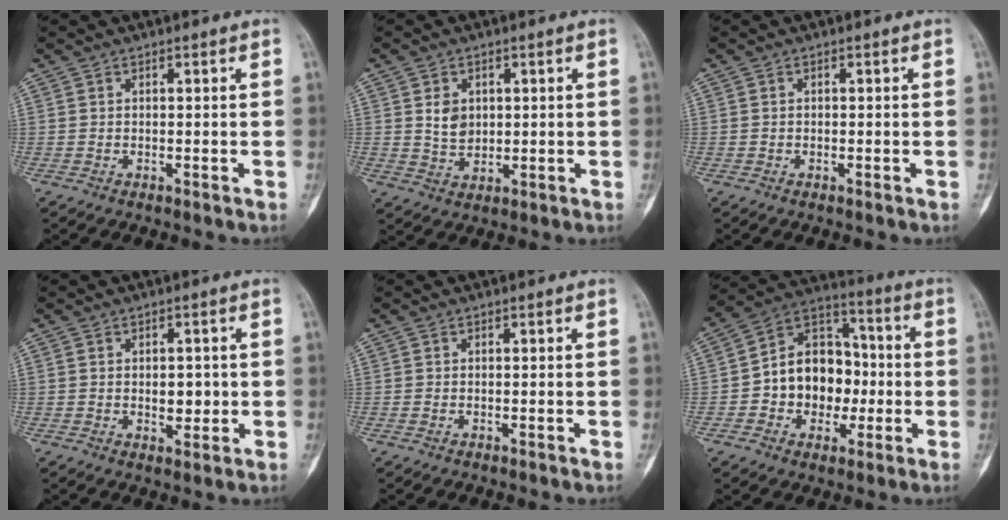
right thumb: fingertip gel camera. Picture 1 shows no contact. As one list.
[{"total": 4.7, "force": [1.1, 3.7, 2.7], "torque": [-0.026, -0.010, 0.025]}, {"total": 0.0}, {"total": 3.6, "force": [-0.1, 2.3, 2.7], "torque": [-0.020, -0.001, 0.002]}, {"total": 0.0}, {"total": 15.2, "force": [-1.6, 11.8, 9.4], "torque": [-0.093, 0.039, -0.031]}]